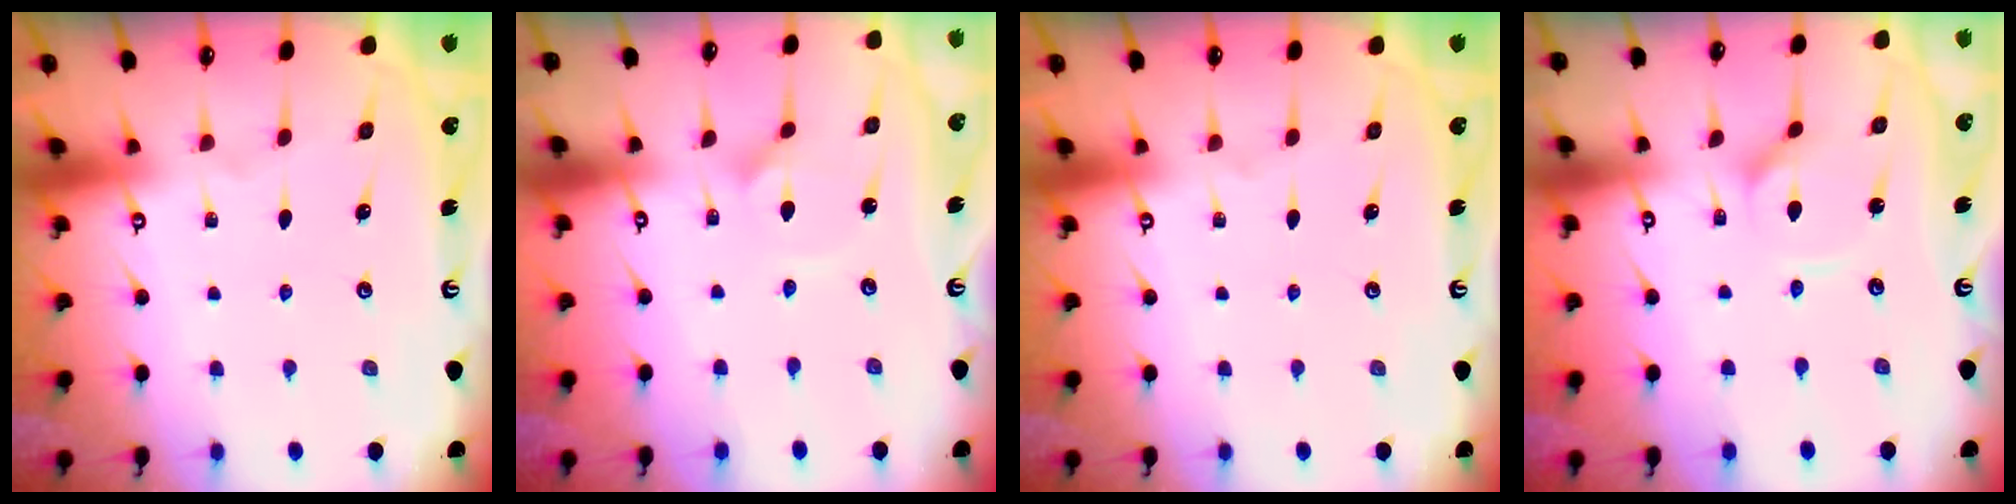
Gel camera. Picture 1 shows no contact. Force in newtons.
{"total": 2.1, "press": 2.1, "slide": 0.1}
{"total": 0.0}
{"total": 3.1, "press": 3.1, "slide": 0.3}